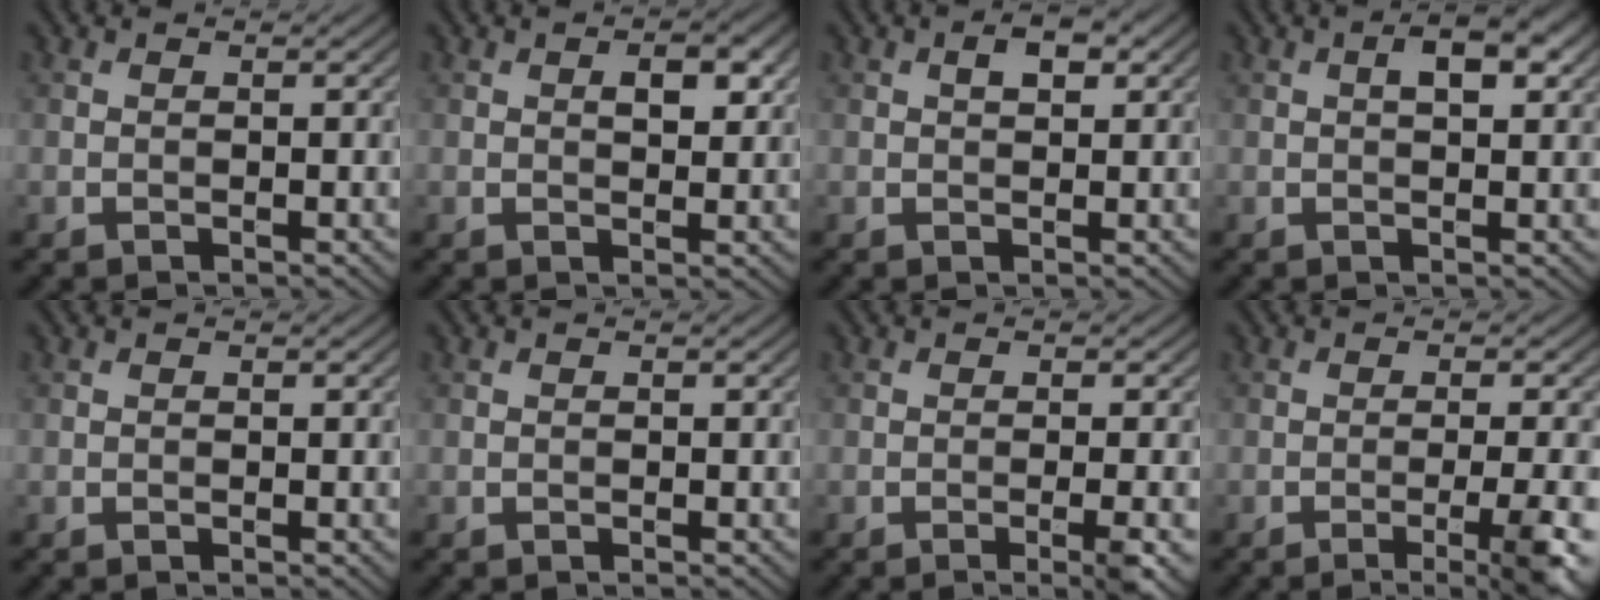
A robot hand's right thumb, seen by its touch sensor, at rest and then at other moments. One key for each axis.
{"total": 3.1, "fx": 1.0, "fy": 1.6, "fz": 2.5, "tx": -0.034, "ty": 0.000, "tz": 0.015}
{"total": 2.4, "fx": 0.9, "fy": 1.2, "fz": 1.9, "tx": -0.027, "ty": 0.005, "tz": 0.013}
{"total": 3.7, "fx": 1.2, "fy": 1.5, "fz": 3.1, "tx": -0.048, "ty": 0.006, "tz": 0.015}
{"total": 0.0}
{"total": 0.0}
{"total": 3.4, "fx": -1.0, "fy": 0.4, "fz": 3.3, "tx": -0.050, "ty": 0.005, "tz": -0.021}
{"total": 6.3, "fx": -2.2, "fy": 1.0, "fz": 5.8, "tx": -0.081, "ty": 0.005, "tz": -0.034}